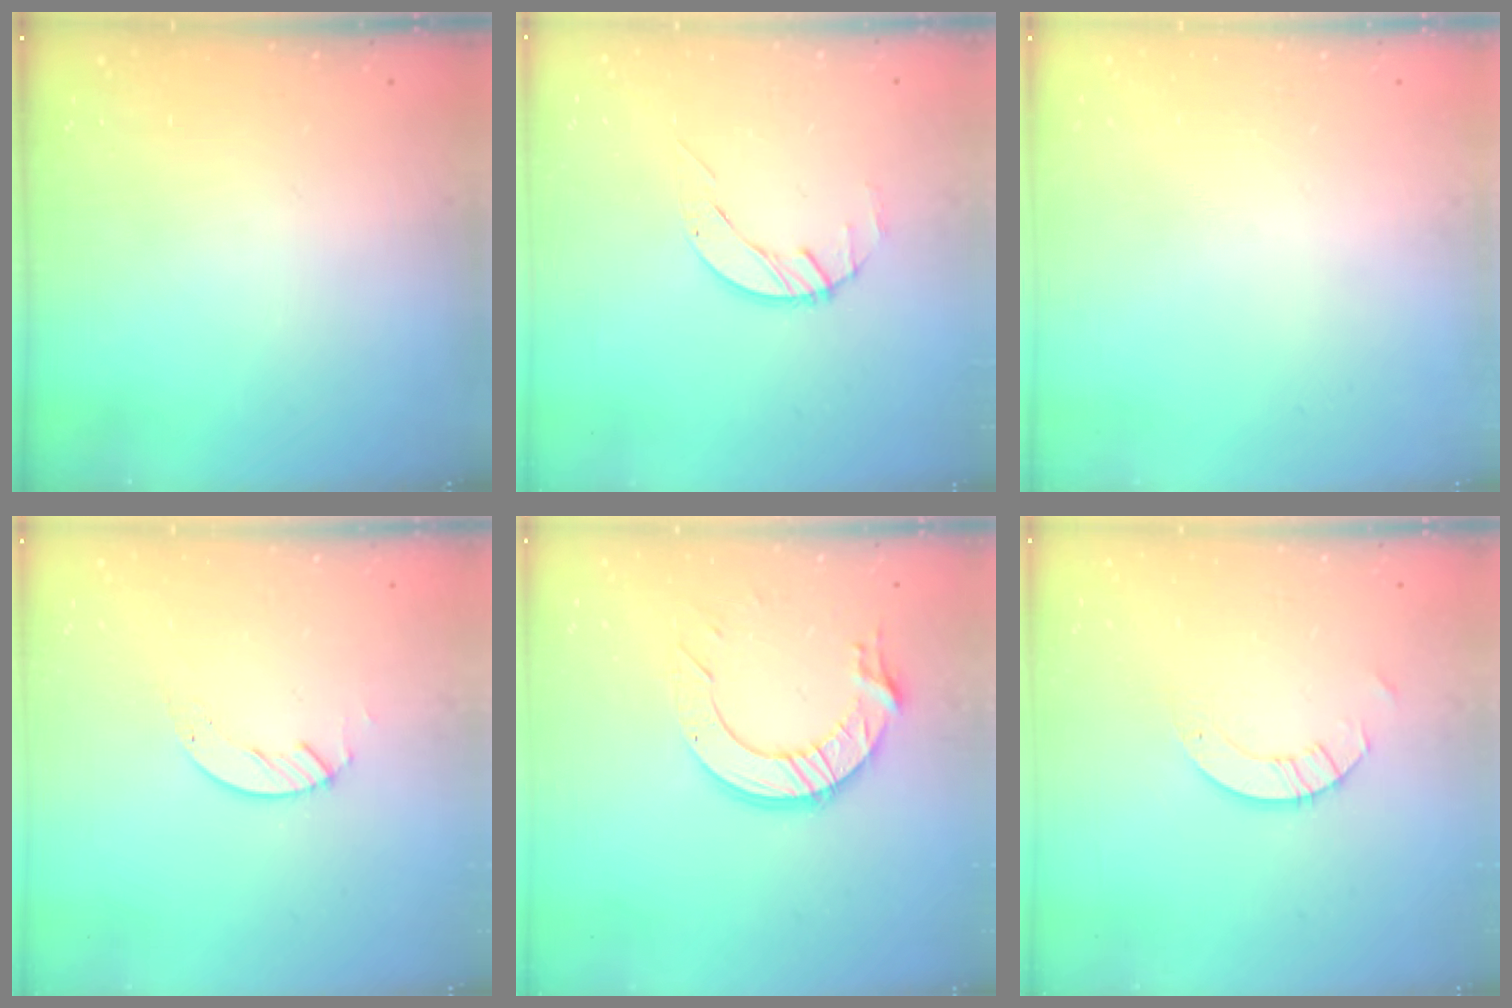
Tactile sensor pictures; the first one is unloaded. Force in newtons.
{"total": 2.9, "press": 2.8, "slide": 0.3}
{"total": 0.0}
{"total": 2.7, "press": 2.7, "slide": 0.2}
{"total": 11.8, "press": 11.8, "slide": 1.1}
{"total": 3.5, "press": 3.5, "slide": 0.3}